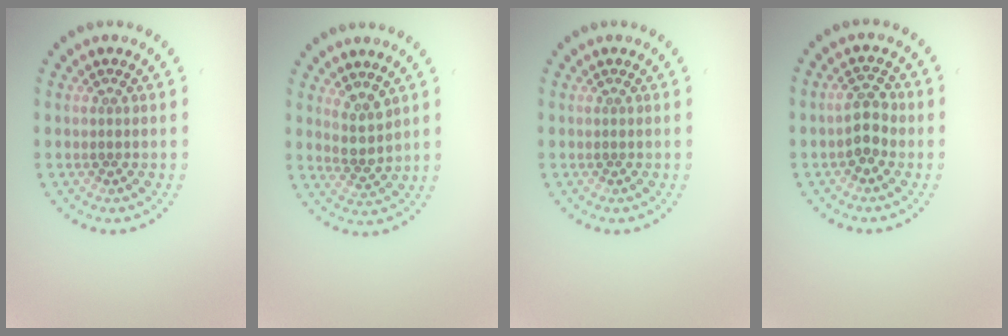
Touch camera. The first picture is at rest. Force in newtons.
{"total": 2.2, "press": 1.9, "slide": 1.2}
{"total": 0.0}
{"total": 2.6, "press": 2.5, "slide": 0.5}